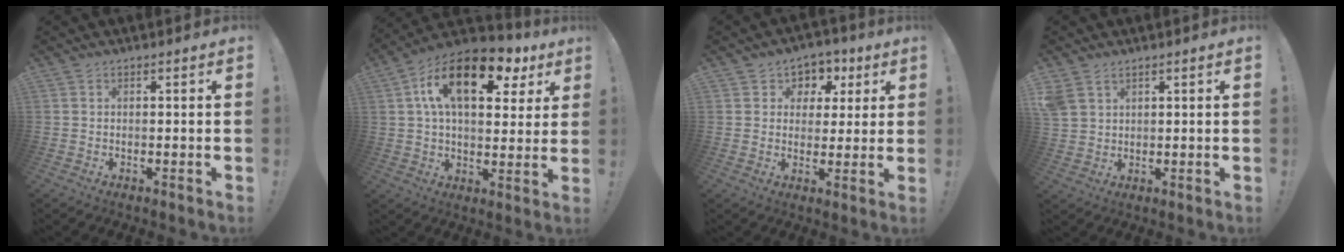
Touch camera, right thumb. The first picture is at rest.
{"total": 18.4, "force": [7.6, 9.2, 14.1], "torque": [-0.223, -0.024, 0.126]}
{"total": 6.0, "force": [1.8, 5.6, 1.2], "torque": [-0.012, -0.010, 0.036]}
{"total": 4.7, "force": [3.0, 3.0, 1.9], "torque": [-0.042, -0.007, 0.063]}